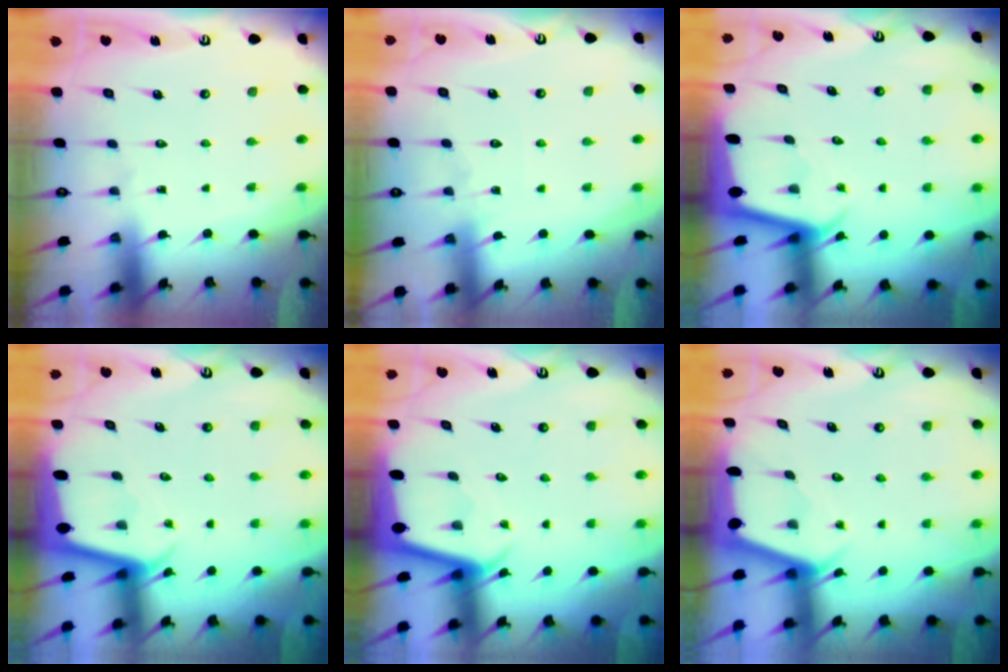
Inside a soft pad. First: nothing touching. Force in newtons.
{"total": 4.8, "press": 4.7, "slide": 0.7}
{"total": 2.1, "press": 2.1, "slide": 0.1}
{"total": 2.2, "press": 2.2, "slide": 0.1}
{"total": 2.4, "press": 2.4, "slide": 0.3}
{"total": 2.4, "press": 2.4, "slide": 0.3}